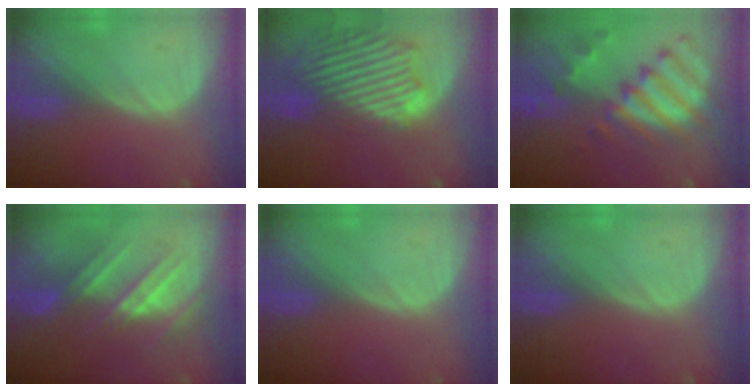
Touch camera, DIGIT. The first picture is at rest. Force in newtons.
{"total": 14.0, "press": 11.8, "slide": 7.4}
{"total": 11.4, "press": 9.8, "slide": 5.8}
{"total": 7.8, "press": 7.7, "slide": 1.2}
{"total": 0.0}
{"total": 0.0}